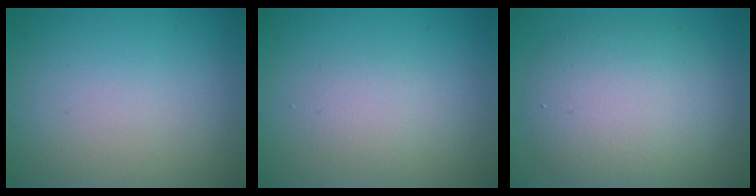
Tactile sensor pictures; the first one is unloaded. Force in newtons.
{"total": 1.7, "press": 1.7, "slide": 0.2}
{"total": 6.7, "press": 6.7, "slide": 0.3}